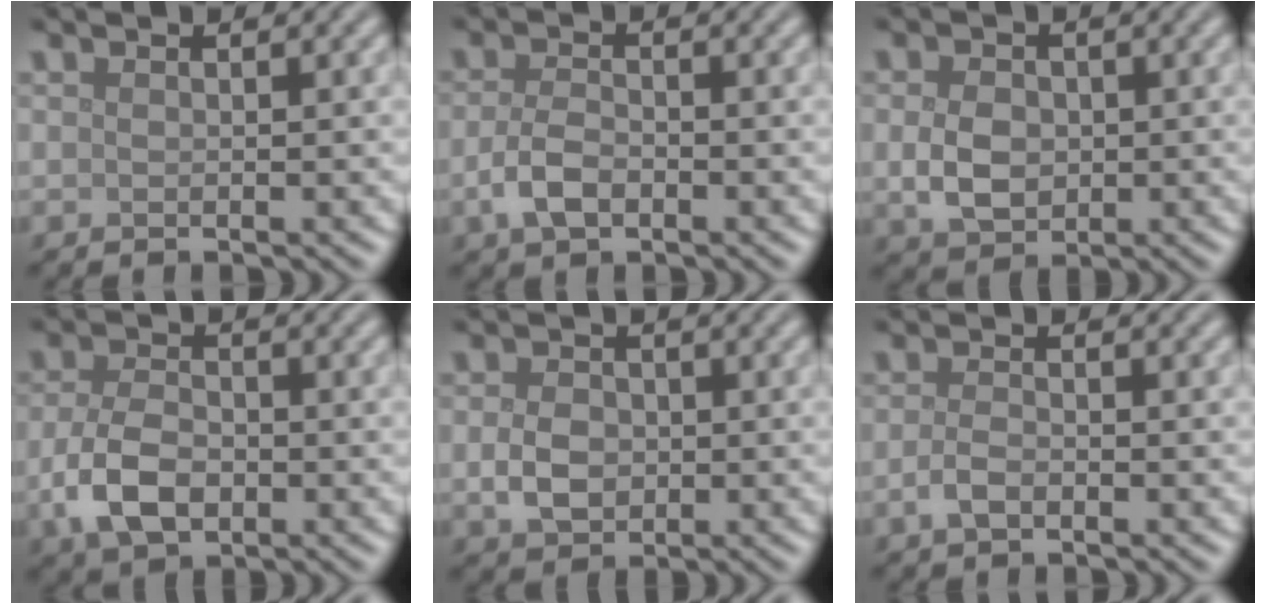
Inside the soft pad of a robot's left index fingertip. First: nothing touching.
{"total": 2.8, "force": [-1.1, 1.5, 2.1], "torque": [-0.044, -0.001, -0.026]}
{"total": 3.6, "force": [-0.2, 2.8, 2.3], "torque": [-0.047, -0.002, -0.006]}
{"total": 5.0, "force": [-1.7, 3.1, 3.6], "torque": [-0.077, -0.004, -0.036]}
{"total": 3.1, "force": [-0.4, 2.4, 1.9], "torque": [-0.040, -0.001, -0.011]}
{"total": 1.6, "force": [-0.8, 0.8, 1.2], "torque": [-0.027, -0.001, -0.019]}